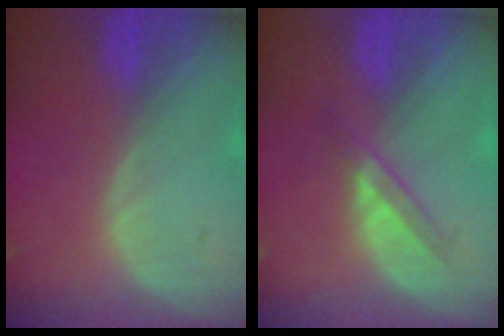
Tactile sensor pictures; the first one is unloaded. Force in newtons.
{"total": 2.9, "press": 2.8, "slide": 1.0}